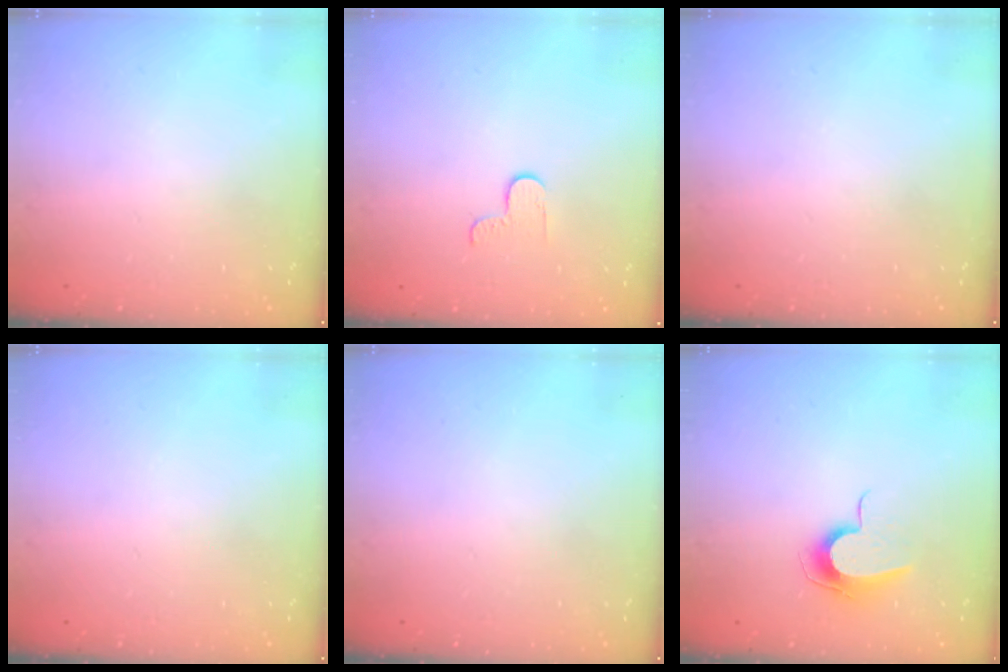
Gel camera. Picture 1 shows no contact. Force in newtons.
{"total": 2.7, "press": 2.6, "slide": 0.4}
{"total": 0.0}
{"total": 0.0}
{"total": 0.0}
{"total": 9.2, "press": 9.2, "slide": 0.8}